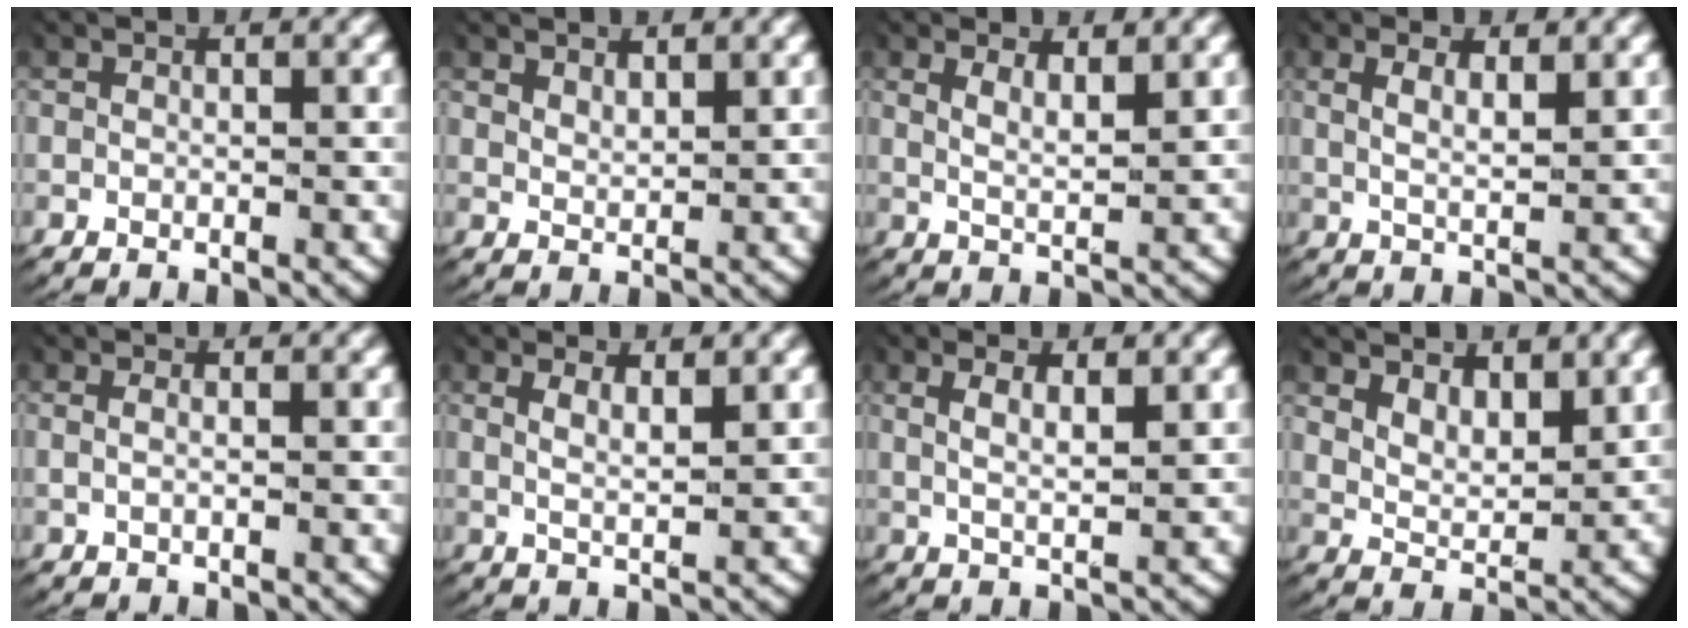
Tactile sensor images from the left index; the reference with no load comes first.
{"total": 1.8, "force": [1.7, 0.1, 0.4], "torque": [-0.014, -0.010, 0.039]}
{"total": 2.4, "force": [1.2, 0.8, 1.9], "torque": [-0.038, -0.011, 0.025]}
{"total": 2.9, "force": [1.1, 1.1, 2.5], "torque": [-0.047, -0.010, 0.025]}
{"total": 0.9, "force": [-0.1, 0.3, 0.9], "torque": [-0.027, -0.007, 0.000]}
{"total": 2.5, "force": [1.0, 0.7, 2.1], "torque": [-0.041, -0.010, 0.023]}
{"total": 3.2, "force": [1.1, 1.2, 2.7], "torque": [-0.053, -0.008, 0.024]}
{"total": 3.5, "force": [2.2, 2.1, 1.8], "torque": [-0.042, -0.016, 0.039]}